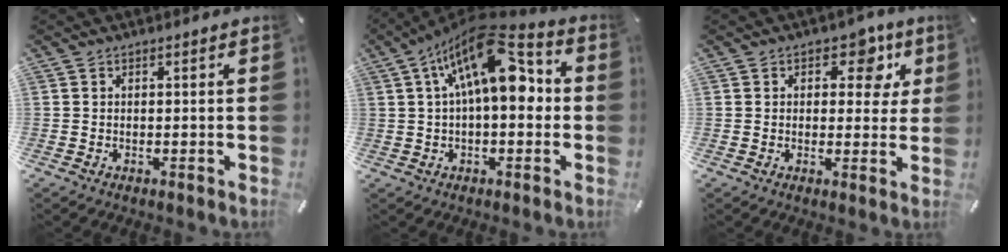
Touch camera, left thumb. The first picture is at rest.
{"total": 17.1, "force": [4.4, 8.0, 14.5], "torque": [-0.228, -0.016, 0.071]}
{"total": 7.8, "force": [3.0, 5.2, 4.9], "torque": [-0.046, -0.011, 0.041]}